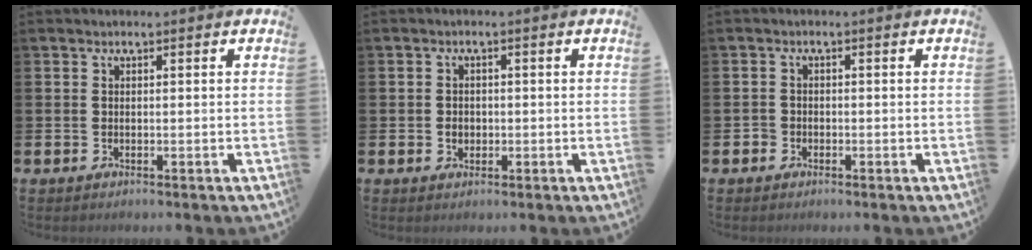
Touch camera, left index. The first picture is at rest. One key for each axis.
{"total": 1.5, "fx": -0.1, "fy": 1.3, "fz": 0.7, "tx": 0.000, "ty": 0.001, "tz": -0.006}
{"total": 1.6, "fx": -1.3, "fy": 0.8, "fz": -0.3, "tx": 0.010, "ty": 0.001, "tz": -0.029}